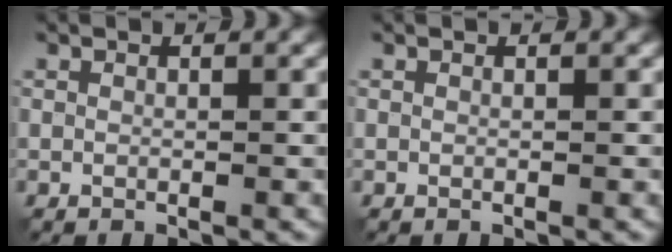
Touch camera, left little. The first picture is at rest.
{"total": 0.0}